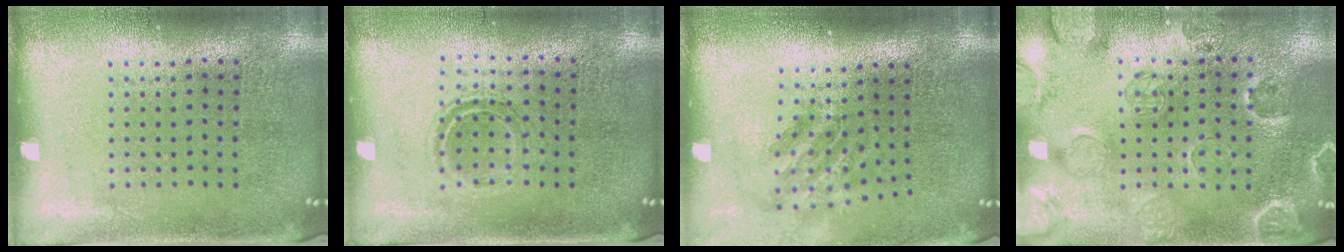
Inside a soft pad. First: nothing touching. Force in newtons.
{"total": 1.1, "press": 1.0, "slide": 0.5}
{"total": 1.8, "press": 1.3, "slide": 1.3}
{"total": 2.5, "press": 2.1, "slide": 1.3}